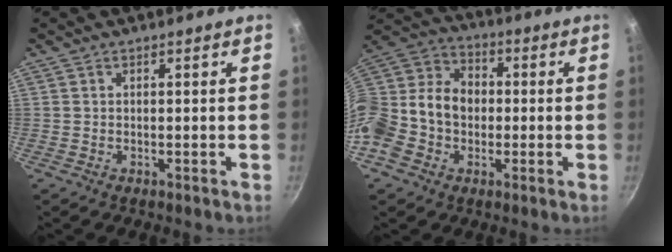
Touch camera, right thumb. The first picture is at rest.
{"total": 19.4, "force": [-3.0, 15.5, 11.3], "torque": [-0.220, 0.060, -0.067]}